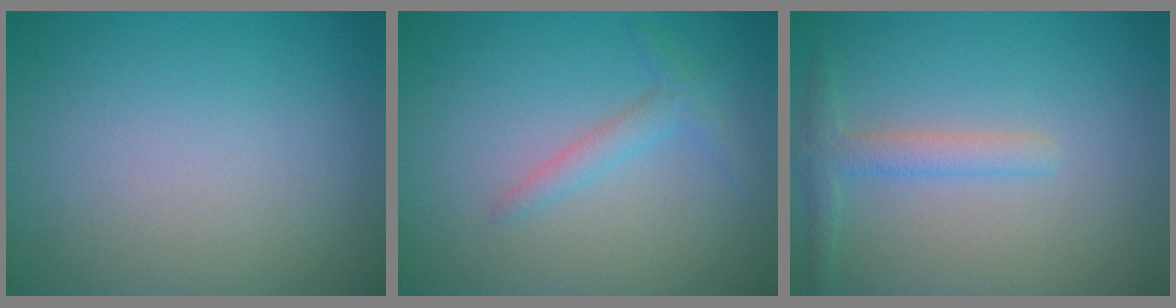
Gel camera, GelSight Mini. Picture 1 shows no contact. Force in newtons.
{"total": 1.7, "press": 1.7, "slide": 0.1}
{"total": 2.1, "press": 2.1, "slide": 0.1}